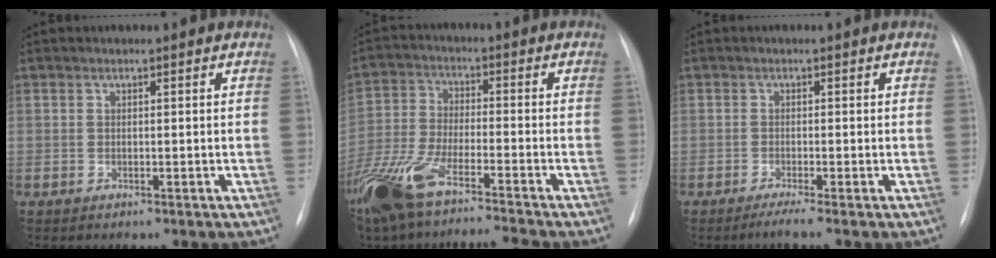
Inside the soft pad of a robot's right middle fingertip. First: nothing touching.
{"total": 15.1, "force": [-11.6, 1.4, 9.5], "torque": [-0.209, -0.031, -0.214]}
{"total": 1.7, "force": [-1.3, -0.6, 1.0], "torque": [-0.021, -0.002, -0.027]}